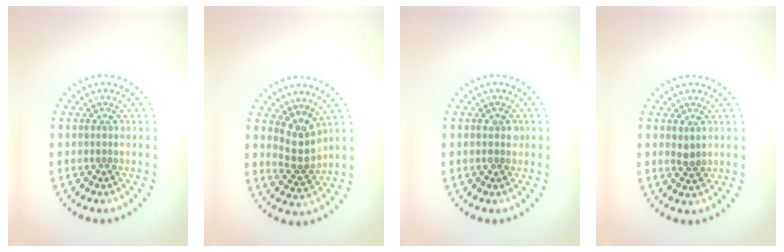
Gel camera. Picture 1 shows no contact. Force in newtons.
{"total": 2.9, "press": 2.2, "slide": 1.9}
{"total": 1.0, "press": 1.0, "slide": 0.1}
{"total": 0.9, "press": 0.8, "slide": 0.3}